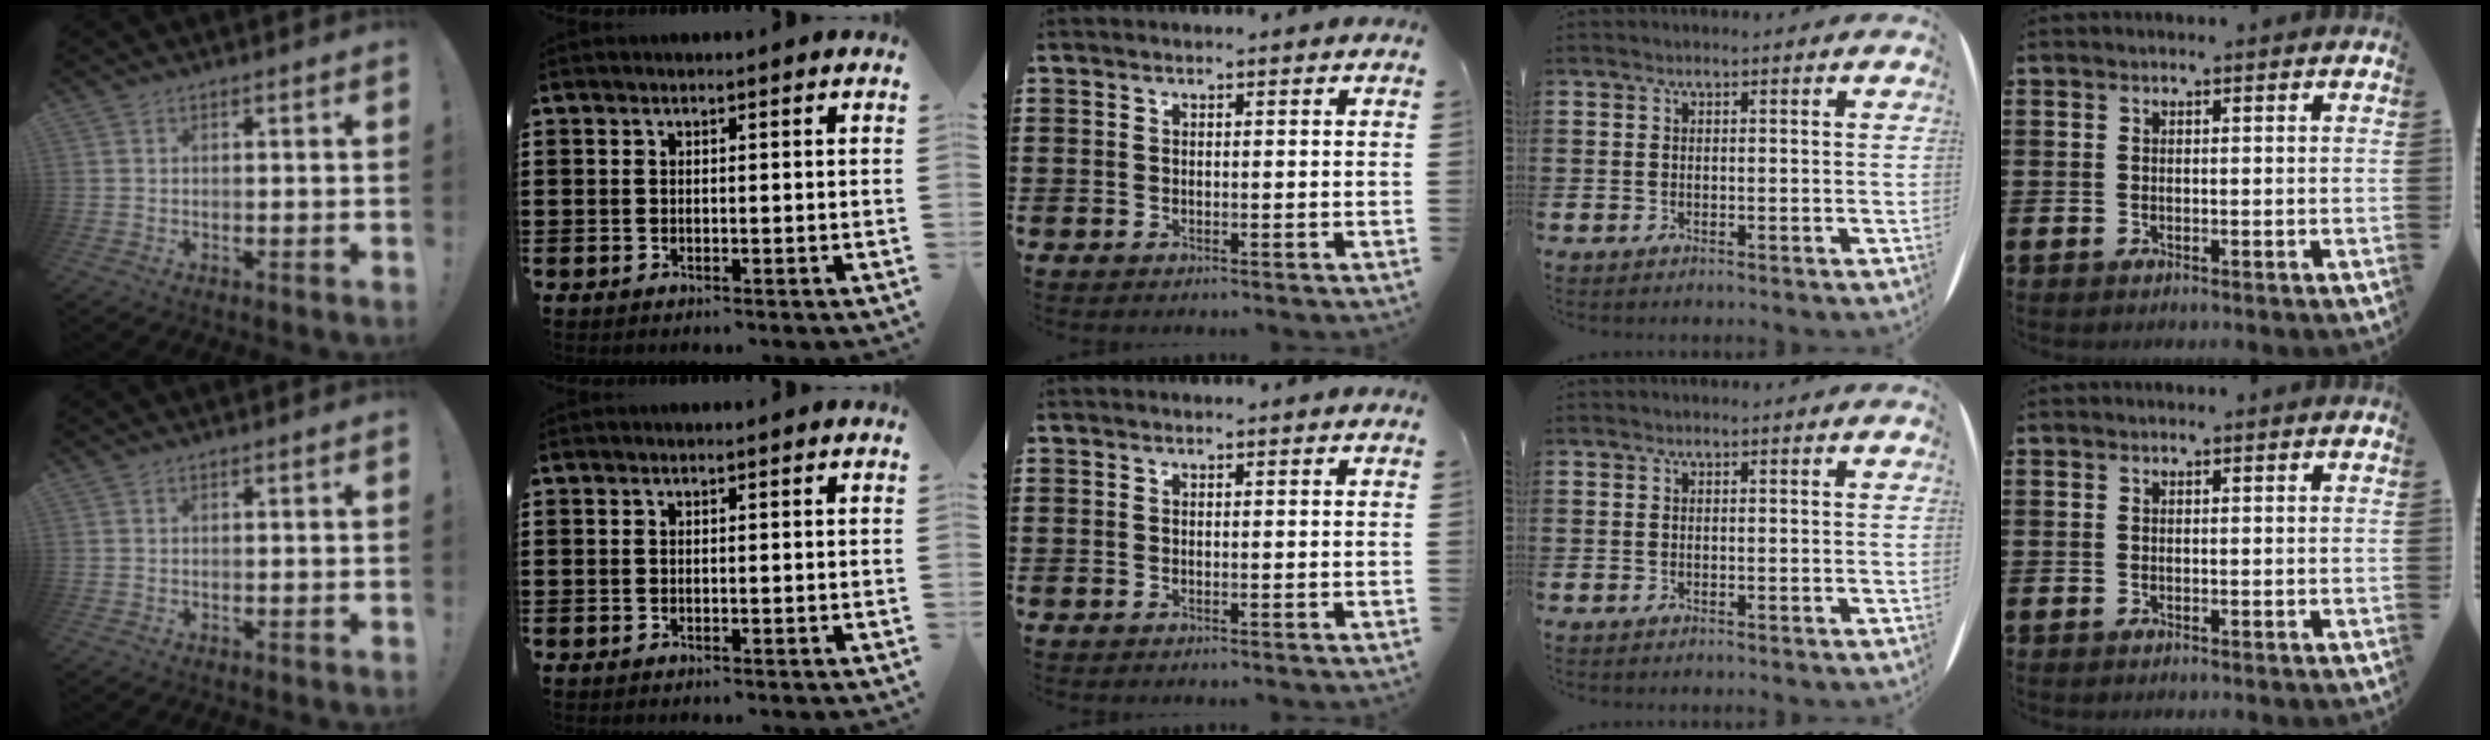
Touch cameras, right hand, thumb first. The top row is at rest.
{}